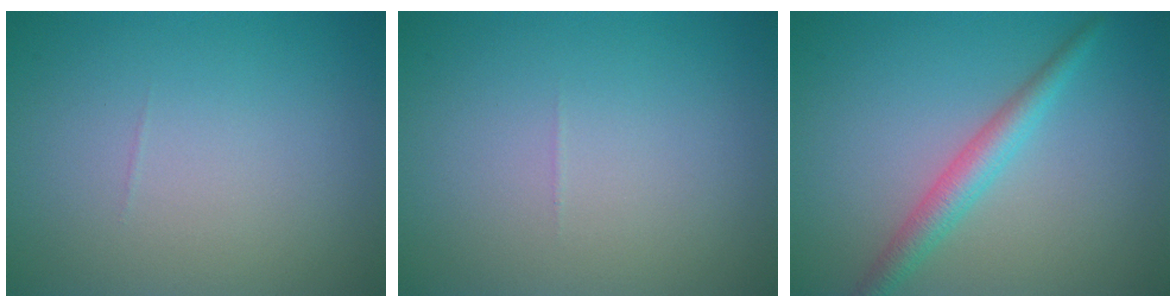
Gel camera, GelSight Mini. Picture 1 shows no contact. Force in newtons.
{"total": 0.0}
{"total": 2.9, "press": 2.9, "slide": 0.0}